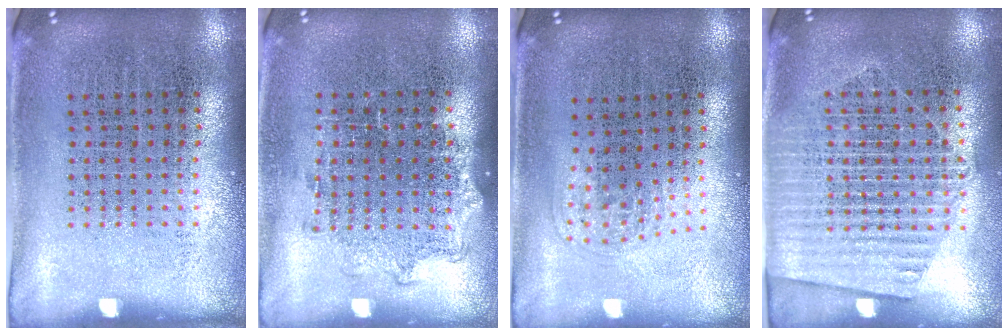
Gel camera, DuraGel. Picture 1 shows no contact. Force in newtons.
{"total": 1.1, "press": 1.0, "slide": 0.4}
{"total": 1.0, "press": 0.6, "slide": 0.8}
{"total": 1.6, "press": 1.5, "slide": 0.7}